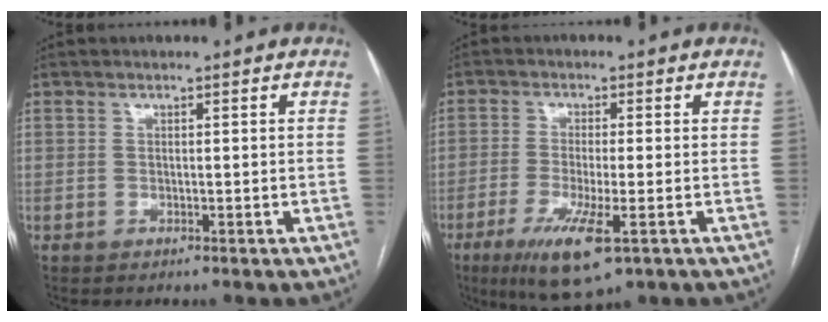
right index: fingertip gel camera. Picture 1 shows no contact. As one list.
[{"total": 9.6, "force": [-4.6, 1.7, 8.2], "torque": [-0.150, -0.027, -0.074]}]